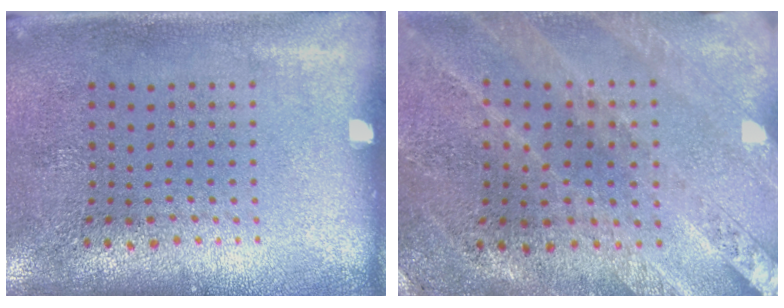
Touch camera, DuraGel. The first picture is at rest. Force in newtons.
{"total": 1.0, "press": 1.0, "slide": 0.3}